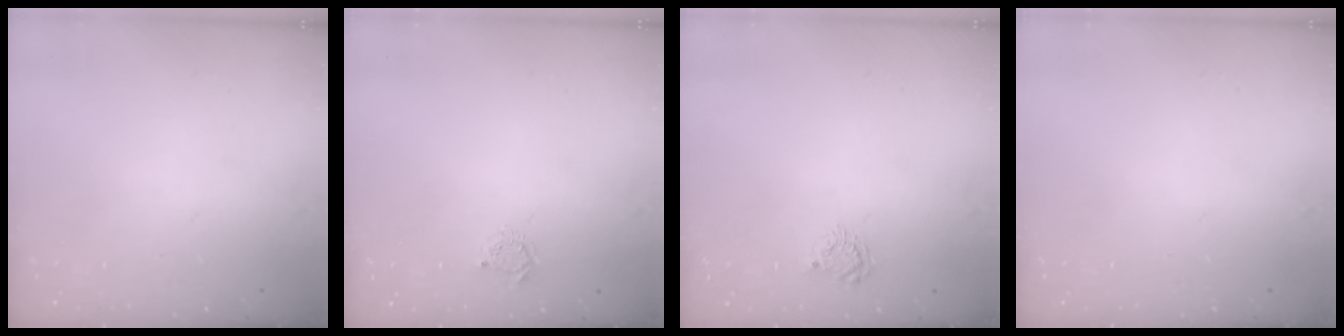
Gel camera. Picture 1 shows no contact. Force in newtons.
{"total": 3.1, "press": 3.1, "slide": 0.4}
{"total": 4.4, "press": 4.3, "slide": 0.4}
{"total": 0.0}